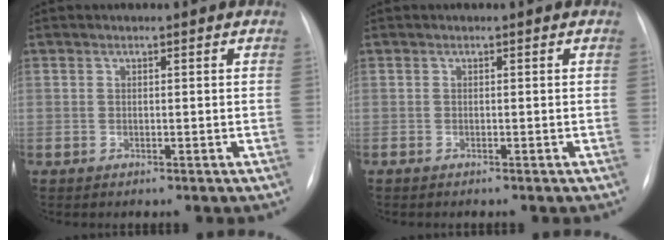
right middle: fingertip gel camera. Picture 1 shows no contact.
{"total": 0.0}